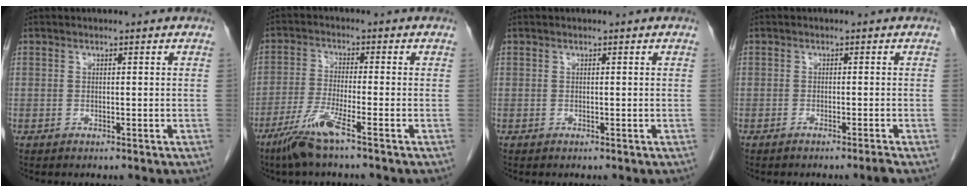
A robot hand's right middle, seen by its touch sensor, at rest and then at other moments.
{"total": 6.3, "force": [-4.2, -0.3, 4.8], "torque": [-0.101, -0.017, -0.088]}
{"total": 0.0}
{"total": 1.9, "force": [-1.4, -0.7, 1.0], "torque": [-0.015, 0.003, -0.026]}